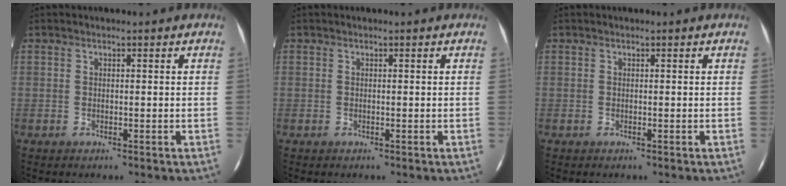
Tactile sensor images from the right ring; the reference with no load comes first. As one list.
[{"total": 0.0}, {"total": 0.0}]